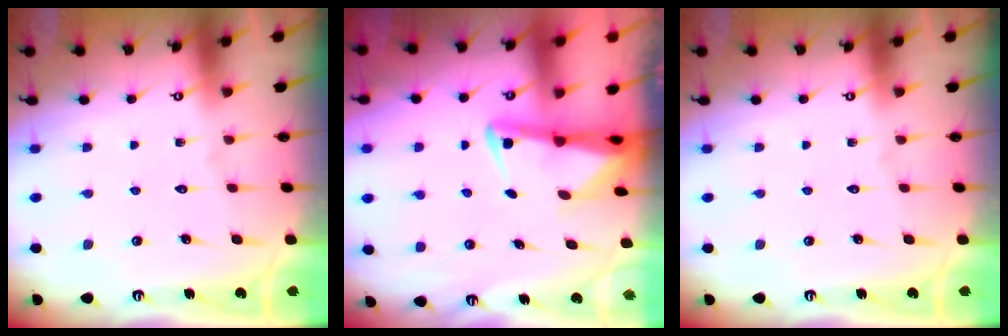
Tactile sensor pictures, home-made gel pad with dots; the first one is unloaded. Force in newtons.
{"total": 2.8, "press": 2.7, "slide": 0.6}
{"total": 0.0}